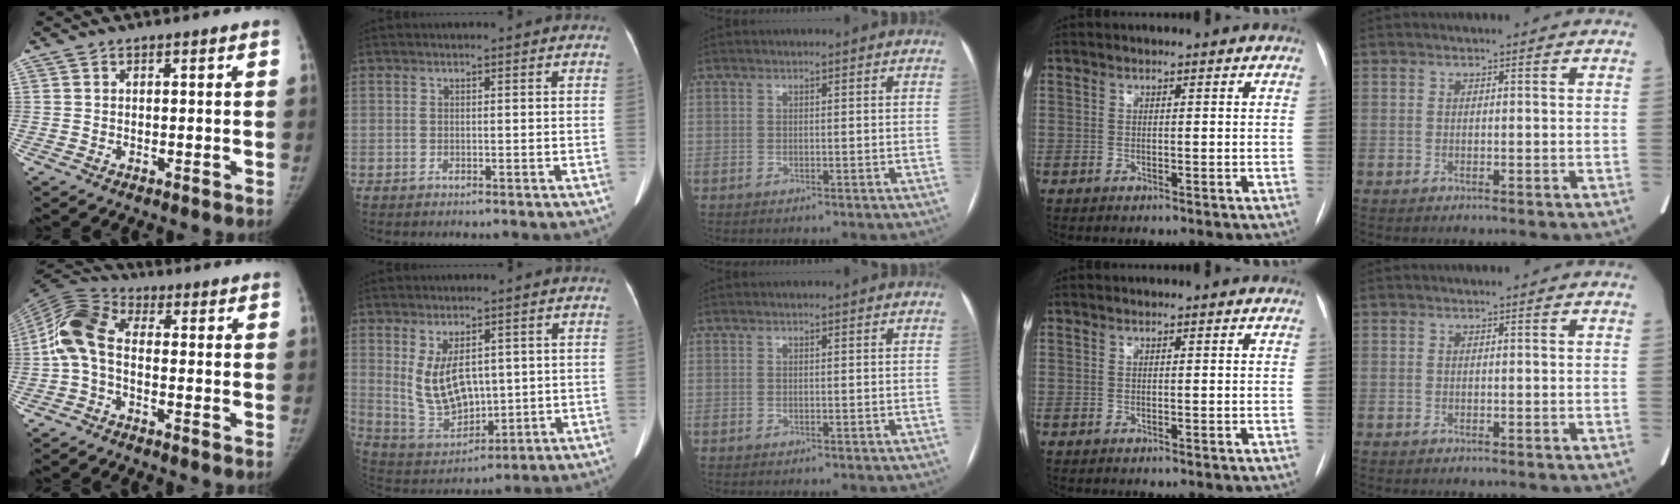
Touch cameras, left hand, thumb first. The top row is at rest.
{"thumb": {"total": 9.5, "force": [-1.0, 5.4, 7.8], "torque": [-0.164, 0.030, -0.038]}, "index": {"total": 8.9, "force": [1.6, 4.9, 7.3], "torque": [-0.149, -0.007, 0.053]}}